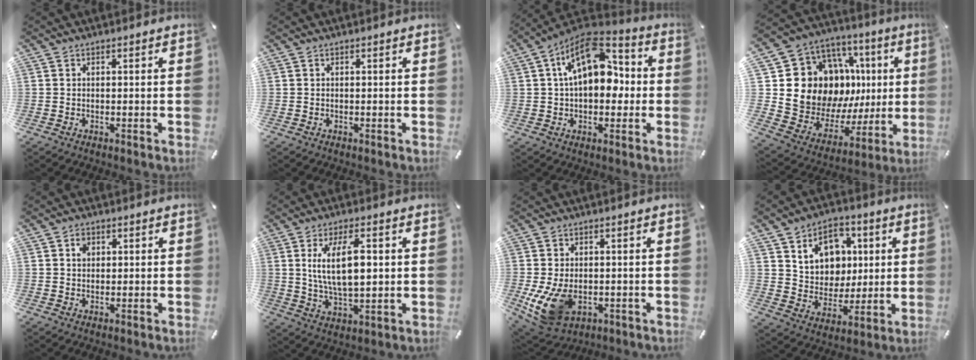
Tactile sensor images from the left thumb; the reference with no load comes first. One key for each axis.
{"total": 0.0}
{"total": 16.4, "fx": 3.9, "fy": 10.3, "fz": 12.1, "tx": -0.200, "ty": -0.018, "tz": 0.067}
{"total": 18.2, "fx": 4.4, "fy": 14.7, "fz": 9.7, "tx": -0.157, "ty": -0.053, "tz": 0.107}
{"total": 2.3, "fx": 0.7, "fy": 1.9, "fz": 1.0, "tx": 0.002, "ty": -0.004, "tz": 0.006}
{"total": 11.6, "fx": 2.4, "fy": 4.9, "fz": 10.2, "tx": -0.193, "ty": -0.006, "tz": 0.031}
{"total": 10.8, "fx": -2.4, "fy": 7.8, "fz": 7.1, "tx": -0.148, "ty": -0.002, "tz": -0.039}
{"total": 11.8, "fx": 4.6, "fy": 10.2, "fz": 3.8, "tx": -0.059, "ty": -0.026, "tz": 0.091}